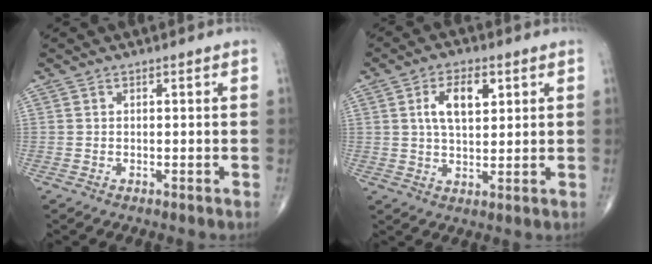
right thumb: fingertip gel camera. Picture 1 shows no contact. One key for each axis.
{"total": 7.9, "fx": 2.5, "fy": 4.1, "fz": 6.2, "tx": -0.098, "ty": -0.004, "tz": 0.045}